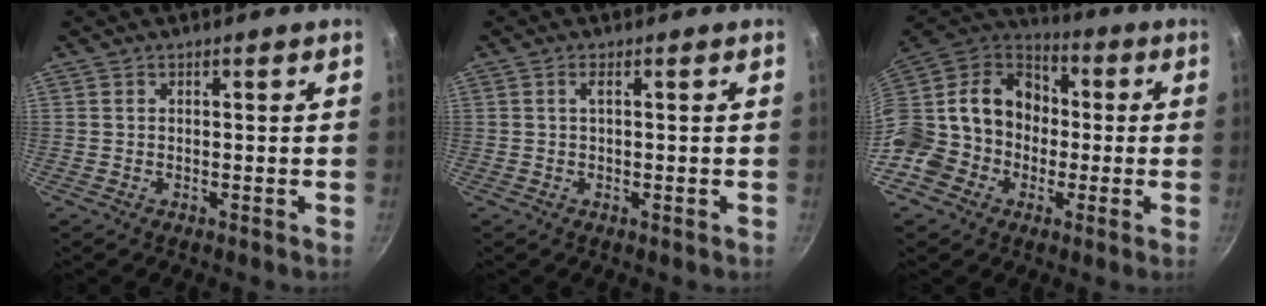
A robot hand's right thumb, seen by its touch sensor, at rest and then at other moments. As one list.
[{"total": 1.4, "force": [0.1, 0.1, 1.4], "torque": [-0.025, 0.001, 0.001]}, {"total": 22.0, "force": [-3.2, 19.4, 9.9], "torque": [-0.193, 0.068, -0.058]}]